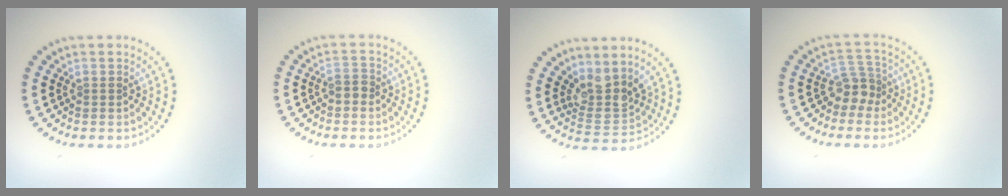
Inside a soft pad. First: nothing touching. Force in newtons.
{"total": 1.1, "press": 1.0, "slide": 0.5}
{"total": 3.4, "press": 2.6, "slide": 2.2}
{"total": 2.6, "press": 1.9, "slide": 1.7}